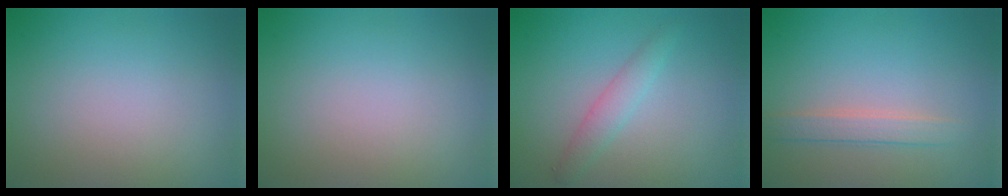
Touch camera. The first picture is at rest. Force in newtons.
{"total": 0.0}
{"total": 2.0, "press": 2.0, "slide": 0.1}
{"total": 2.1, "press": 2.1, "slide": 0.1}